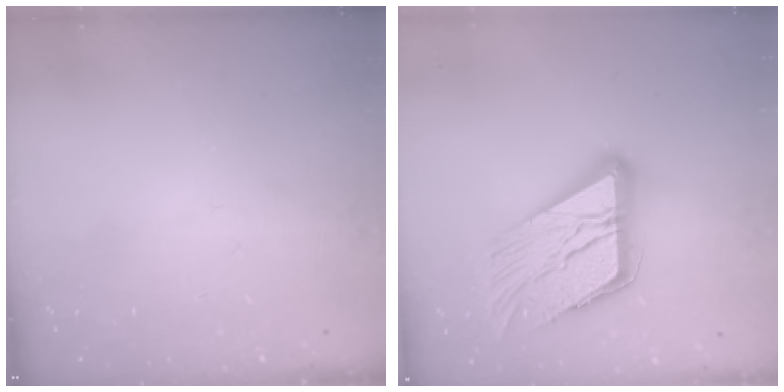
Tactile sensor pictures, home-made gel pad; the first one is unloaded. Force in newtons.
{"total": 18.9, "press": 18.8, "slide": 1.9}